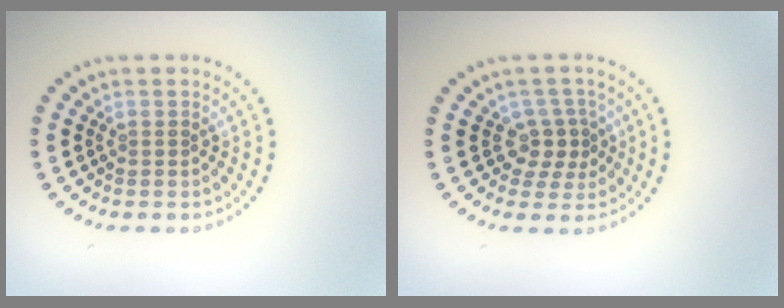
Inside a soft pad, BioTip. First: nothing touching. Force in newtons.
{"total": 2.4, "press": 1.9, "slide": 1.6}